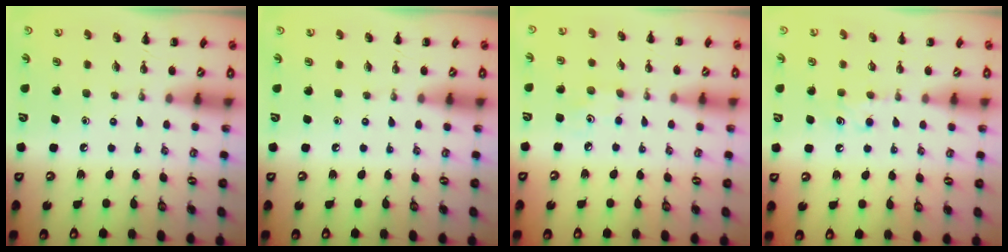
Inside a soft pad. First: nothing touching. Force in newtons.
{"total": 0.0}
{"total": 2.4, "press": 2.3, "slide": 0.7}
{"total": 6.7, "press": 6.6, "slide": 1.5}